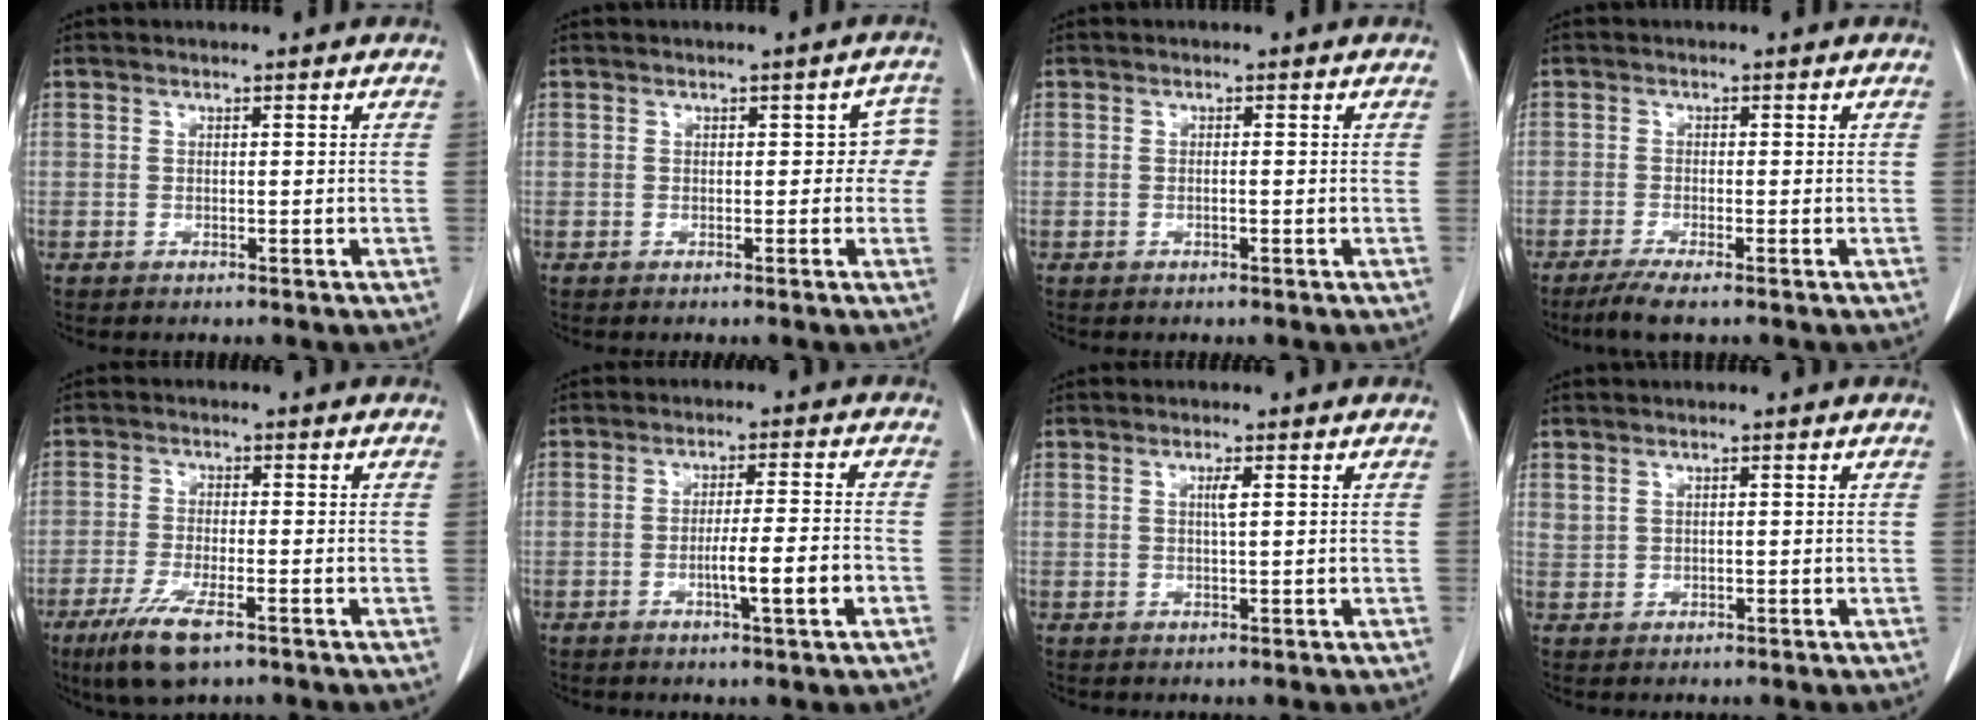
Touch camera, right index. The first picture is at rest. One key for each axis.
{"total": 3.3, "fx": 0.0, "fy": 2.1, "fz": 2.6, "tx": -0.007, "ty": 0.024, "tz": -0.005}
{"total": 0.6, "fx": -0.2, "fy": 0.0, "fz": 0.5, "tx": -0.012, "ty": 0.002, "tz": 0.000}
{"total": 3.3, "fx": -2.4, "fy": 0.1, "fz": 2.3, "tx": -0.046, "ty": -0.009, "tz": -0.048}
{"total": 7.4, "fx": -4.5, "fy": 1.5, "fz": 5.7, "tx": -0.115, "ty": -0.018, "tz": -0.077}
{"total": 6.3, "fx": -2.3, "fy": -0.2, "fz": 5.9, "tx": -0.095, "ty": -0.004, "tz": -0.033}
{"total": 1.4, "fx": 0.4, "fy": -0.1, "fz": 1.3, "tx": -0.026, "ty": 0.000, "tz": 0.006}
{"total": 0.9, "fx": 0.6, "fy": 0.6, "fz": 0.5, "tx": -0.013, "ty": 0.007, "tz": 0.019}